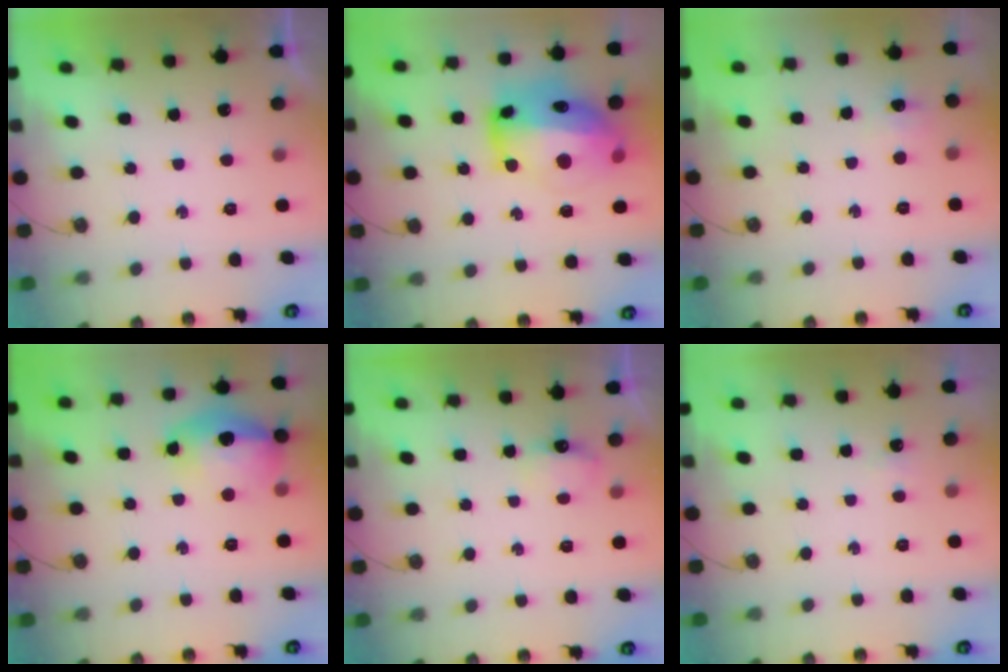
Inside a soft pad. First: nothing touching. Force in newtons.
{"total": 20.1, "press": 20.0, "slide": 2.2}
{"total": 4.3, "press": 4.2, "slide": 0.6}
{"total": 16.6, "press": 16.6, "slide": 1.2}
{"total": 4.8, "press": 4.7, "slide": 0.7}
{"total": 5.1, "press": 2.6, "slide": 4.4}